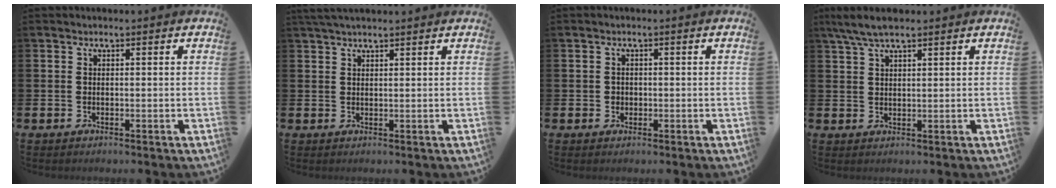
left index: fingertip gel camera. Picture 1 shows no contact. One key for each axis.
{"total": 1.7, "fx": 1.5, "fy": 0.1, "fz": 0.8, "tx": -0.012, "ty": 0.002, "tz": 0.027}
{"total": 1.1, "fx": 0.1, "fy": 1.1, "fz": 0.2, "tx": 0.008, "ty": 0.003, "tz": -0.003}
{"total": 4.9, "fx": 3.8, "fy": 1.1, "fz": 3.0, "tx": -0.058, "ty": -0.006, "tz": 0.067}